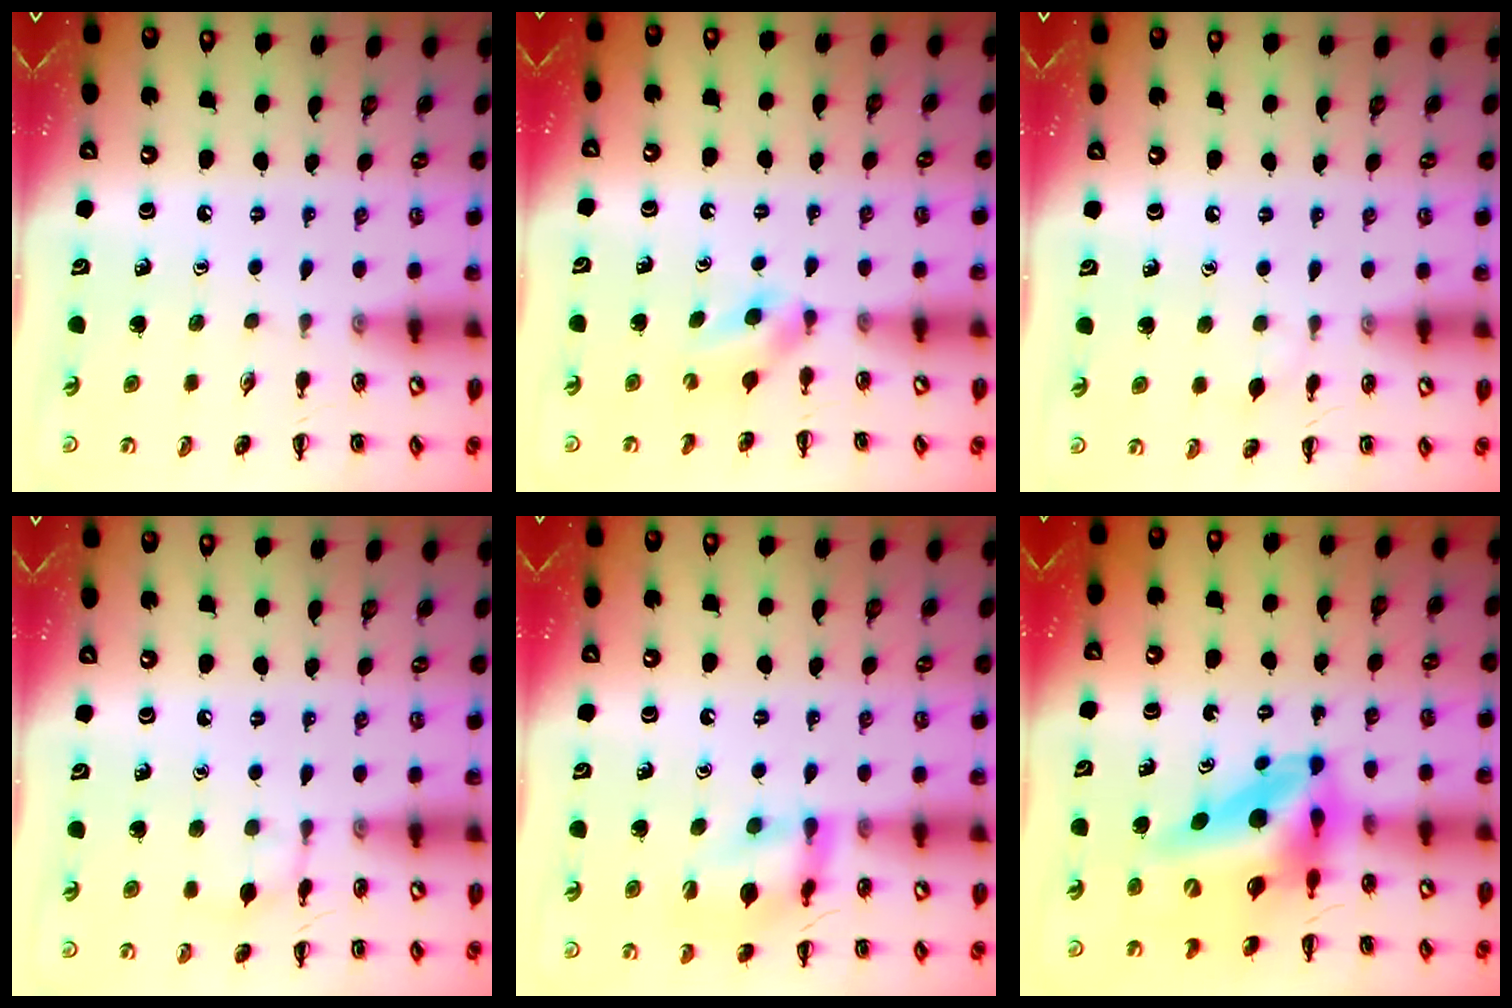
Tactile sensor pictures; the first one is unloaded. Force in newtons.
{"total": 3.0, "press": 2.7, "slide": 1.3}
{"total": 3.9, "press": 3.6, "slide": 1.5}
{"total": 7.1, "press": 6.8, "slide": 2.1}
{"total": 14.4, "press": 14.3, "slide": 2.2}
{"total": 11.4, "press": 10.9, "slide": 3.6}